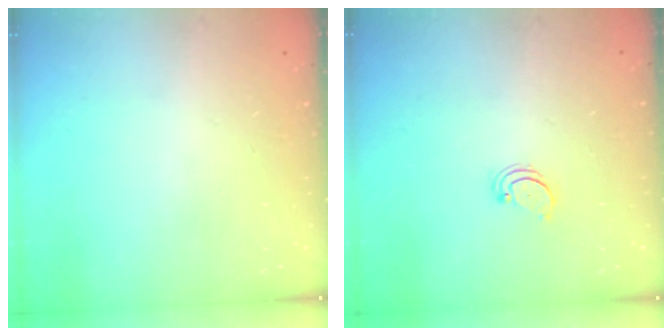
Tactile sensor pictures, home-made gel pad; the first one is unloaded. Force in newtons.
{"total": 2.2, "press": 2.2, "slide": 0.2}